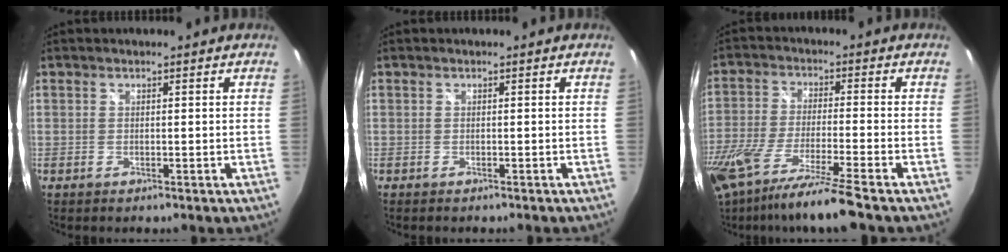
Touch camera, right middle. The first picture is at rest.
{"total": 0.0}
{"total": 16.7, "force": [-12.7, -0.2, 10.8], "torque": [-0.222, -0.060, -0.222]}